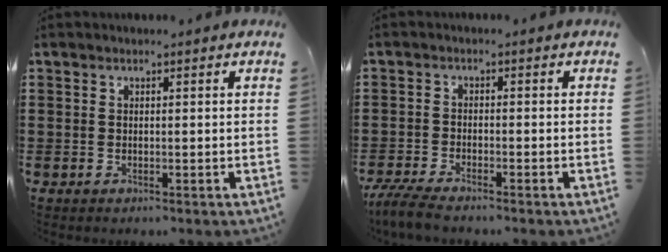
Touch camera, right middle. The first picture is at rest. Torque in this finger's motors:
{"motor_torque": [2.14, 0.00, 0.17, 0.08]}